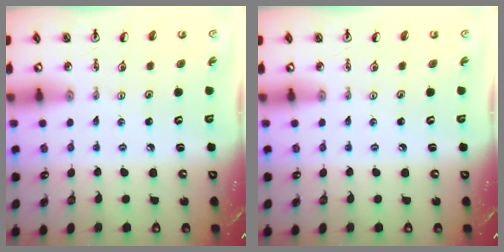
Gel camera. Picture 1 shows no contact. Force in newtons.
{"total": 0.0}